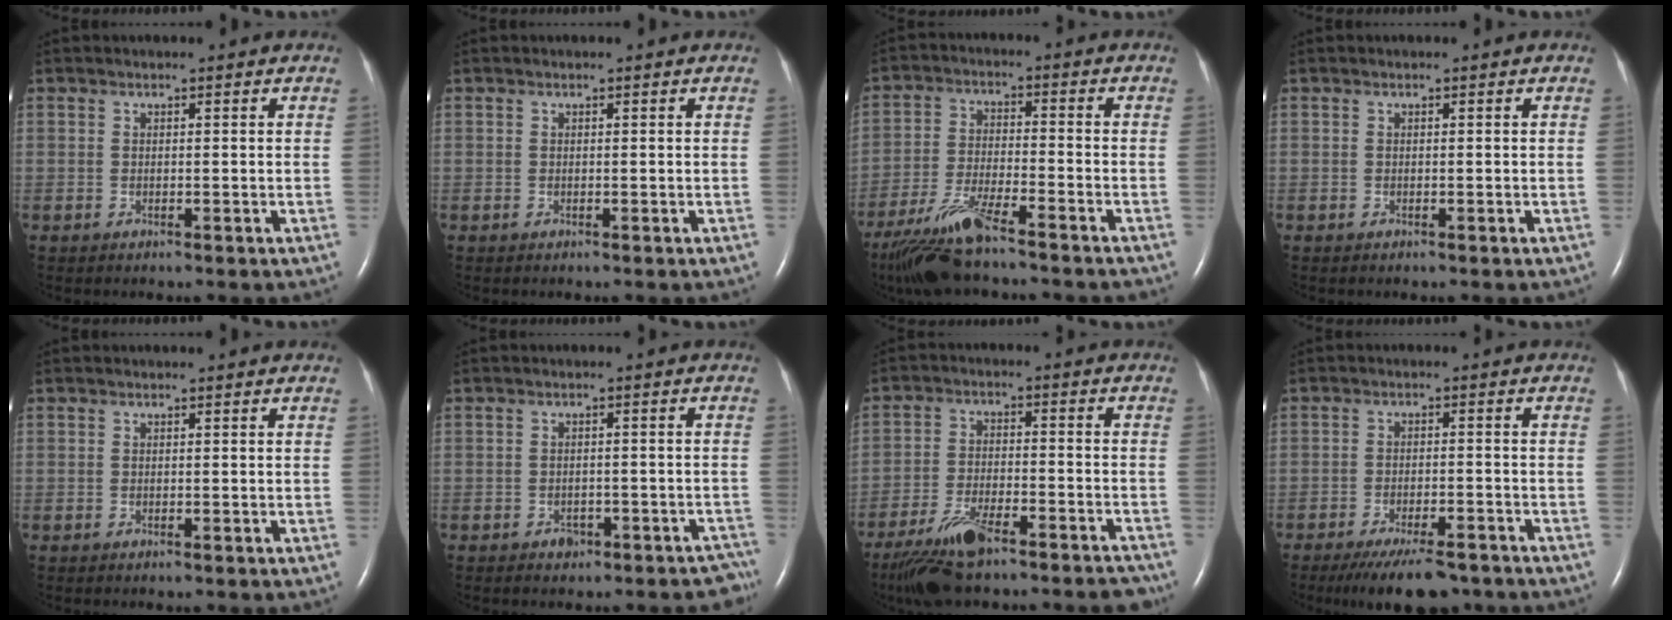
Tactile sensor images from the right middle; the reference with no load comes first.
{"total": 0.0}
{"total": 11.0, "force": [-9.0, 0.8, 6.4], "torque": [-0.126, -0.024, -0.158]}
{"total": 0.0}
{"total": 0.0}
{"total": 4.7, "force": [-3.8, 2.7, 0.9], "torque": [0.011, 0.020, -0.048]}
{"total": 13.6, "force": [-11.2, 2.6, 7.3], "torque": [-0.119, -0.004, -0.182]}
{"total": 10.0, "force": [-8.1, 2.6, 5.1], "torque": [-0.080, -0.014, -0.124]}